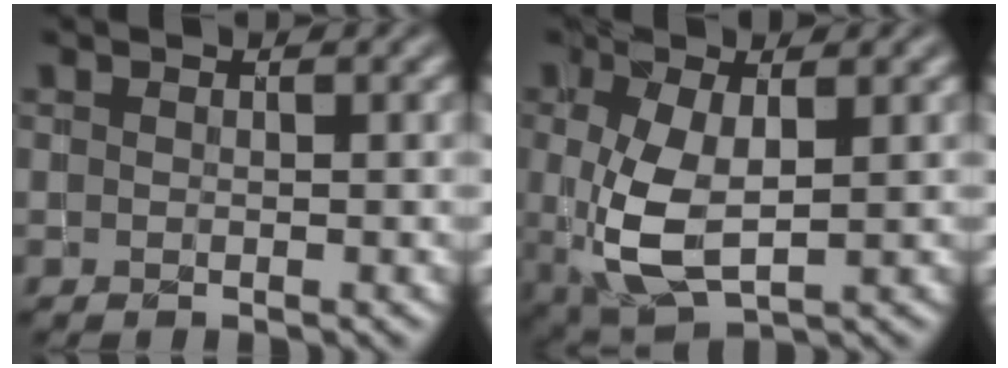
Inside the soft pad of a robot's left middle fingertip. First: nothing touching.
{"total": 5.6, "force": [-0.2, 2.8, 4.9], "torque": [-0.115, -0.008, 0.002]}